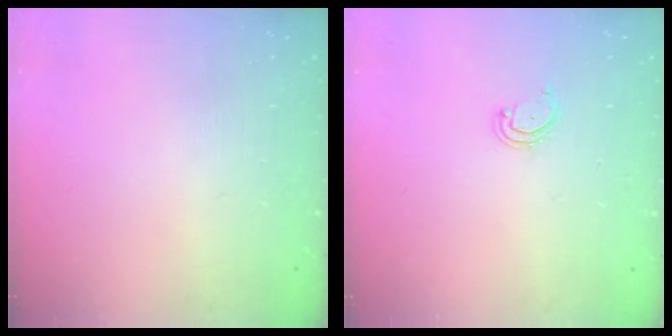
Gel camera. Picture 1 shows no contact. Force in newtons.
{"total": 2.5, "press": 2.5, "slide": 0.2}